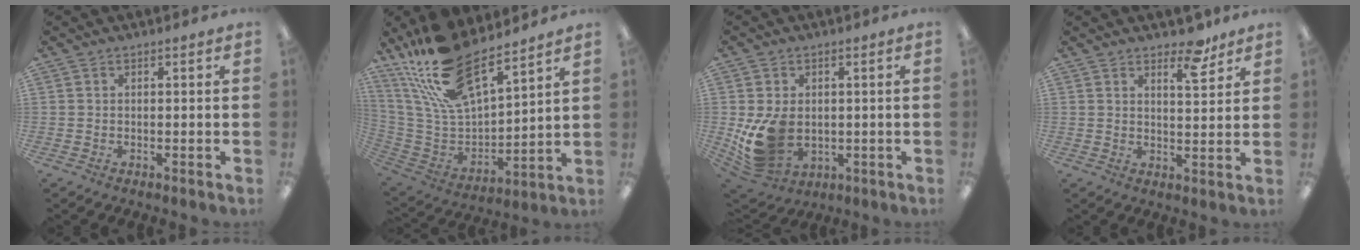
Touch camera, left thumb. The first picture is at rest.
{"total": 21.5, "force": [16.6, 7.7, 11.2], "torque": [-0.242, -0.102, 0.298]}
{"total": 12.0, "force": [-1.0, 9.2, 7.7], "torque": [-0.160, -0.005, -0.014]}
{"total": 7.2, "force": [5.4, 2.7, 4.0], "torque": [-0.036, -0.035, 0.086]}